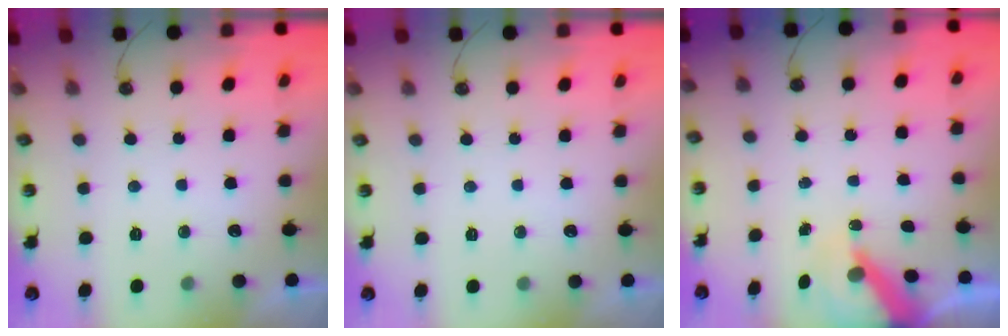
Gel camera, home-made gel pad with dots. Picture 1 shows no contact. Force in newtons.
{"total": 0.0}
{"total": 7.7, "press": 7.7, "slide": 0.9}